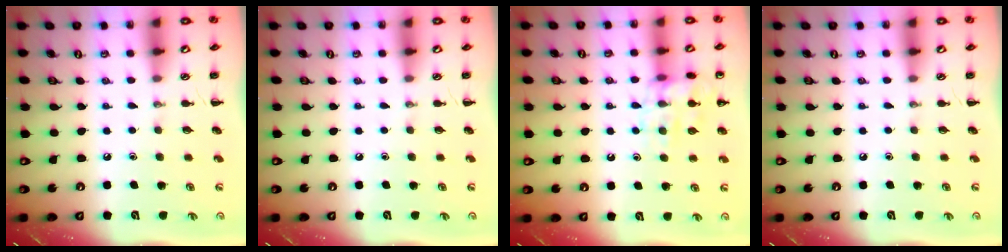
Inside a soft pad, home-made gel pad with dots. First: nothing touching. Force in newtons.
{"total": 0.0}
{"total": 11.6, "press": 11.6, "slide": 0.7}
{"total": 0.0}